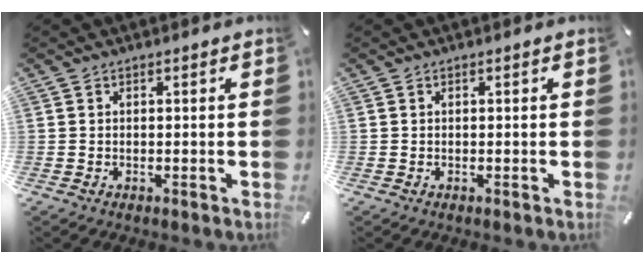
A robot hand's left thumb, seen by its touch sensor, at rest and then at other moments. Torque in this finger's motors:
{"motor_torque": [0.01, 0.01, -0.08, 0.01, 0.00]}